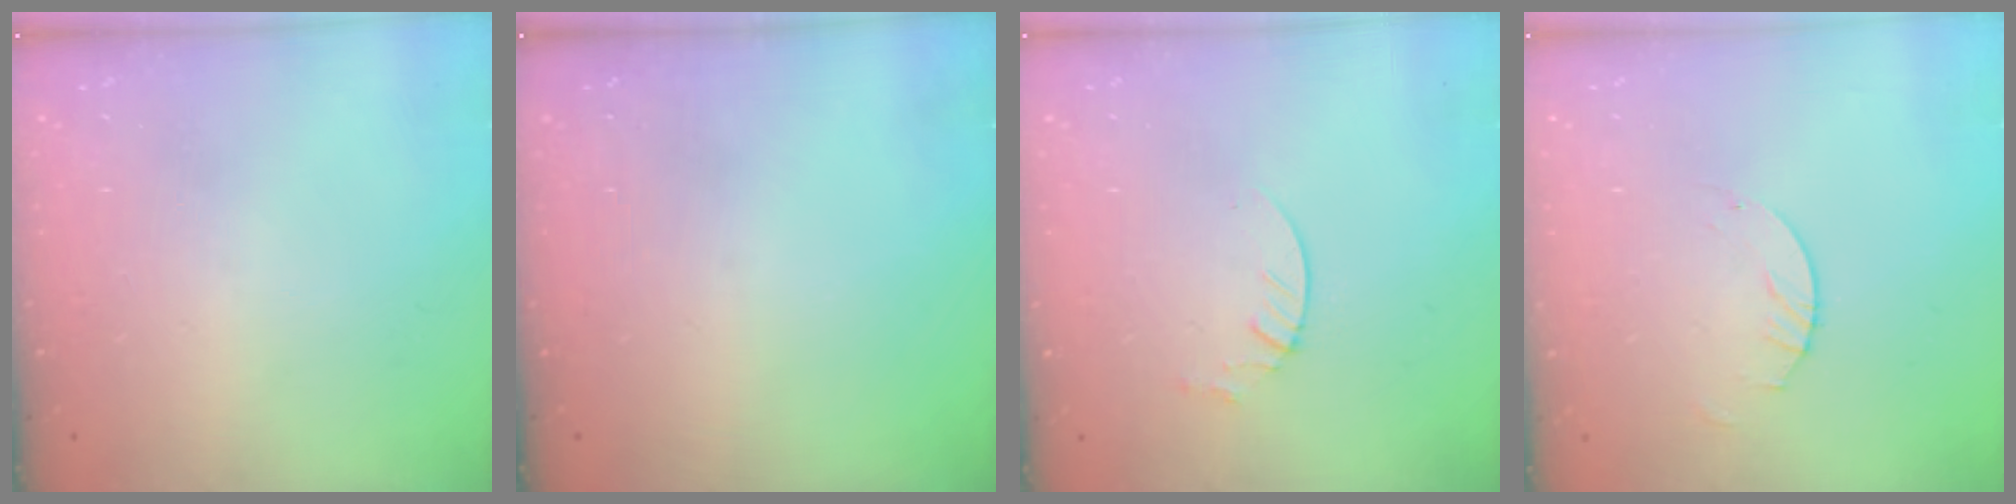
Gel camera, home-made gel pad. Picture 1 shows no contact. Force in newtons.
{"total": 0.0}
{"total": 1.9, "press": 1.9, "slide": 0.2}
{"total": 2.0, "press": 2.0, "slide": 0.2}